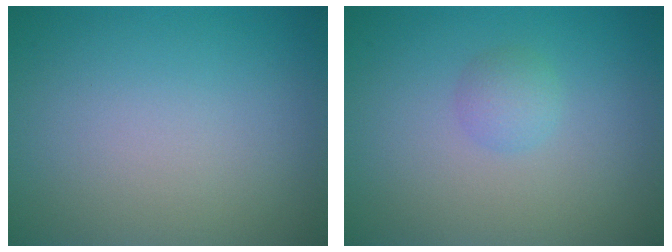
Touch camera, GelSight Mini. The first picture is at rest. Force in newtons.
{"total": 1.5, "press": 1.5, "slide": 0.0}